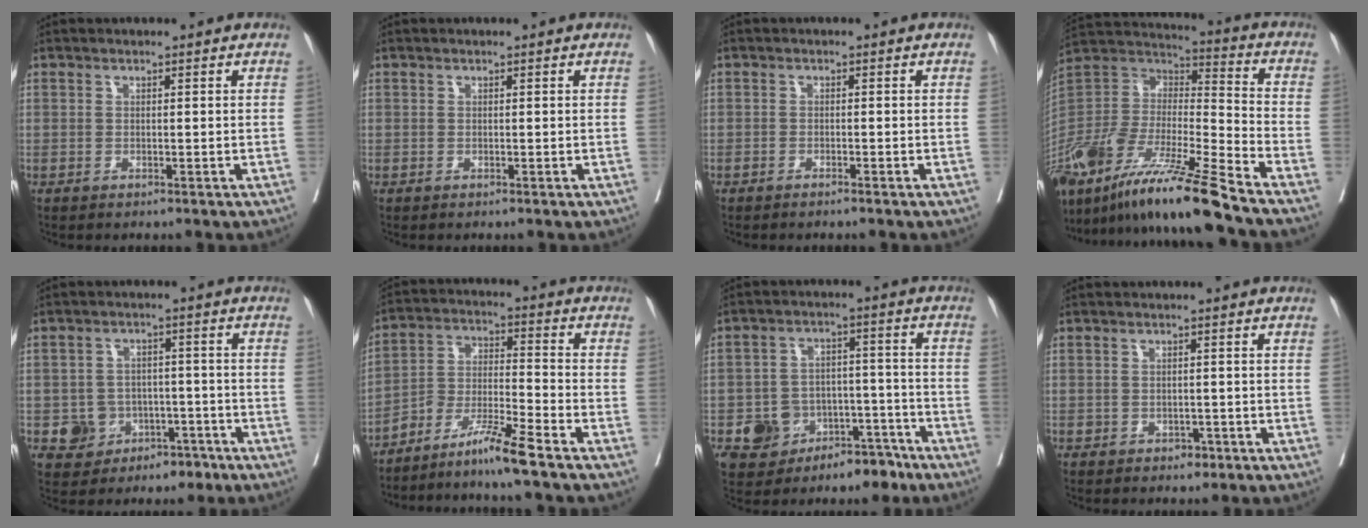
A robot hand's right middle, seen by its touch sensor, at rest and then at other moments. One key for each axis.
{"total": 0.0}
{"total": 1.0, "fx": -0.8, "fy": 0.0, "fz": 0.5, "tx": -0.010, "ty": 0.000, "tz": -0.014}
{"total": 24.9, "fx": -18.5, "fy": 1.2, "fz": 16.6, "tx": -0.346, "ty": -0.054, "tz": -0.347}
{"total": 7.1, "fx": -3.5, "fy": 6.0, "fz": 1.6, "tx": -0.017, "ty": 0.020, "tz": -0.041}
{"total": 8.2, "fx": -6.8, "fy": -1.1, "fz": 4.5, "tx": -0.087, "ty": -0.007, "tz": -0.127}
{"total": 9.8, "fx": -6.0, "fy": 7.0, "fz": 3.4, "tx": -0.043, "ty": 0.035, "tz": -0.084}
{"total": 1.7, "fx": -0.9, "fy": 1.3, "fz": 0.7, "tx": -0.005, "ty": 0.005, "tz": -0.009}